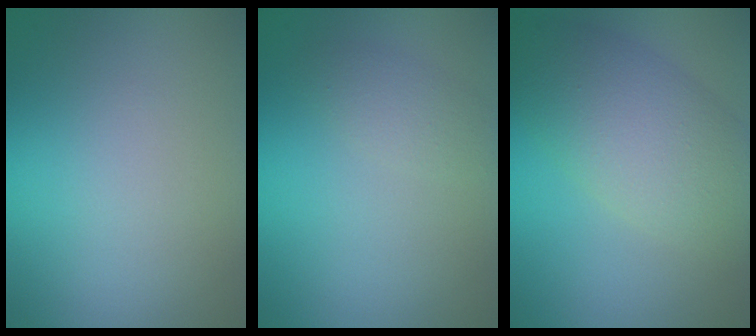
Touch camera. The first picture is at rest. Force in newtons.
{"total": 1.6, "press": 1.6, "slide": 0.1}
{"total": 6.3, "press": 6.3, "slide": 0.4}